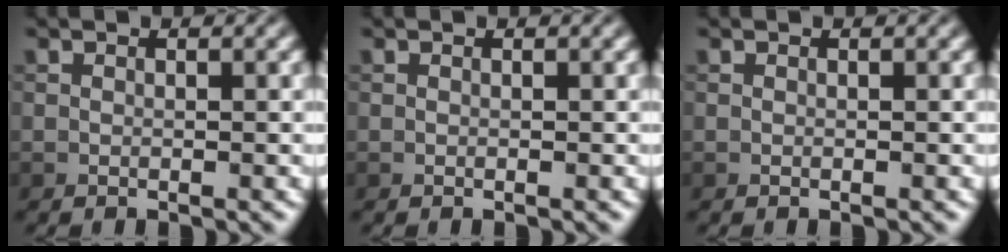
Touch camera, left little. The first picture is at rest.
{"total": 0.0}
{"total": 0.0}